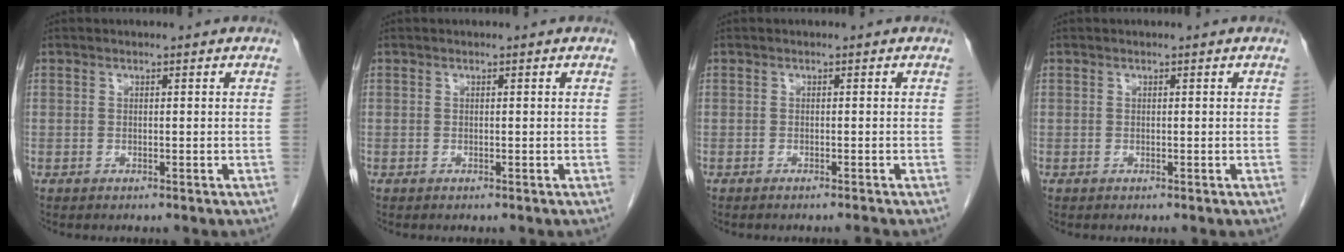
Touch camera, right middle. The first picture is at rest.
{"total": 0.0}
{"total": 1.4, "force": [-1.3, -0.5, 0.5], "torque": [-0.005, 0.001, -0.020]}
{"total": 0.0}